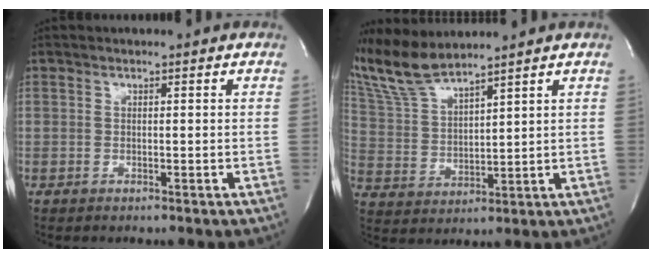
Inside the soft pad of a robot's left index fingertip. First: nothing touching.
{"total": 8.4, "force": [7.9, 0.2, 2.9], "torque": [-0.083, 0.008, 0.170]}